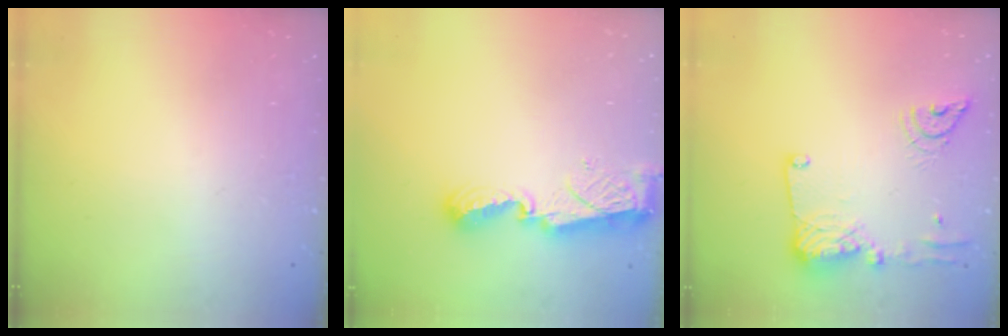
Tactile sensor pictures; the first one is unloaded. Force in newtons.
{"total": 8.1, "press": 8.1, "slide": 0.9}
{"total": 15.6, "press": 15.5, "slide": 1.8}